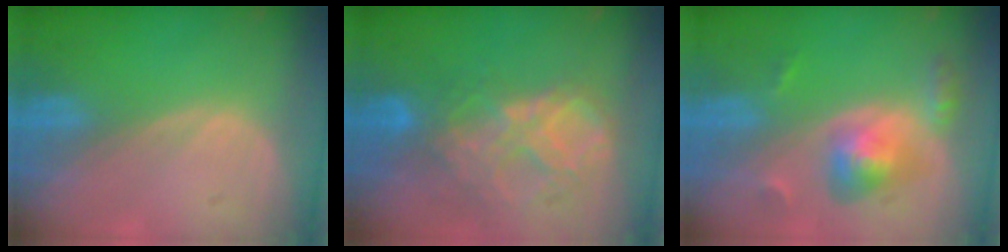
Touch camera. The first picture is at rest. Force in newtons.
{"total": 9.1, "press": 7.8, "slide": 4.8}
{"total": 5.9, "press": 5.5, "slide": 2.1}